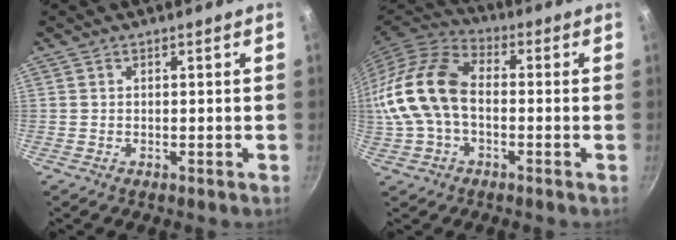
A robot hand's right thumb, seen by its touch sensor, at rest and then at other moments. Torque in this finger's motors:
{"motor_torque": [0.18, 2.62, 1.14, -0.92, 0.43]}